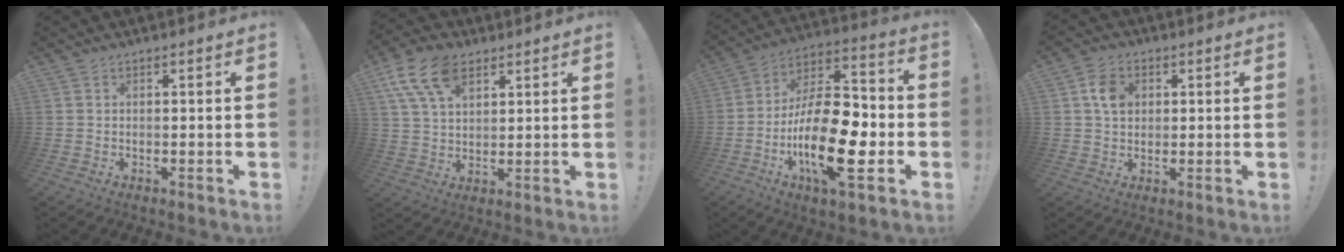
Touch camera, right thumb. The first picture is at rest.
{"total": 13.5, "force": [7.1, 8.1, 8.1], "torque": [-0.158, -0.017, 0.137]}
{"total": 24.0, "force": [-7.4, 10.1, 20.4], "torque": [-0.383, 0.041, -0.113]}
{"total": 6.7, "force": [1.6, 5.3, 3.8], "torque": [-0.053, 0.006, 0.031]}